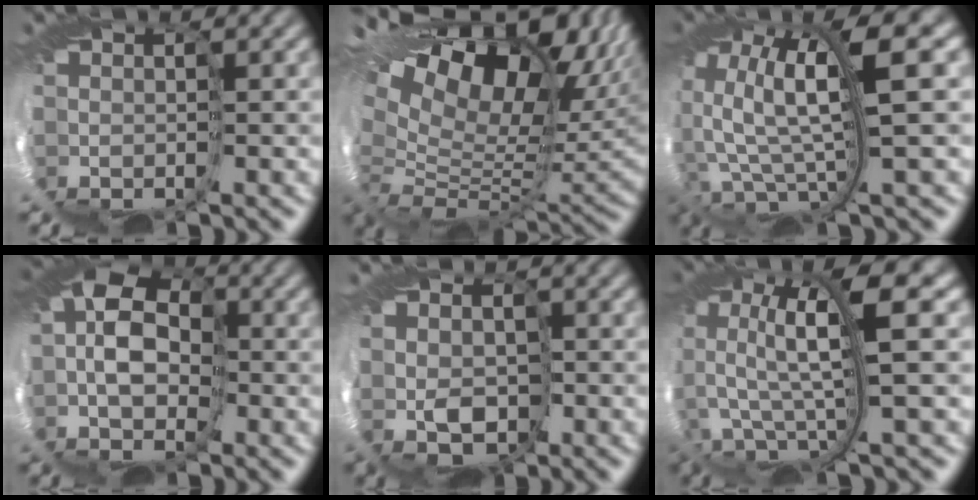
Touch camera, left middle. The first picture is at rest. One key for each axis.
{"total": 17.1, "fx": 12.2, "fy": 6.9, "fz": 9.8, "tx": -0.188, "ty": 0.053, "tz": 0.211}
{"total": 8.9, "fx": 4.3, "fy": 1.4, "fz": 7.7, "tx": -0.186, "ty": 0.000, "tz": 0.085}
{"total": 5.2, "fx": 0.9, "fy": 3.3, "fz": 4.0, "tx": -0.058, "ty": 0.015, "tz": 0.005}
{"total": 2.0, "fx": 1.6, "fy": 1.0, "fz": 0.4, "tx": -0.015, "ty": 0.002, "tz": 0.025}
{"total": 7.7, "fx": 4.5, "fy": 0.6, "fz": 6.2, "tx": -0.150, "ty": 0.014, "tz": 0.071}